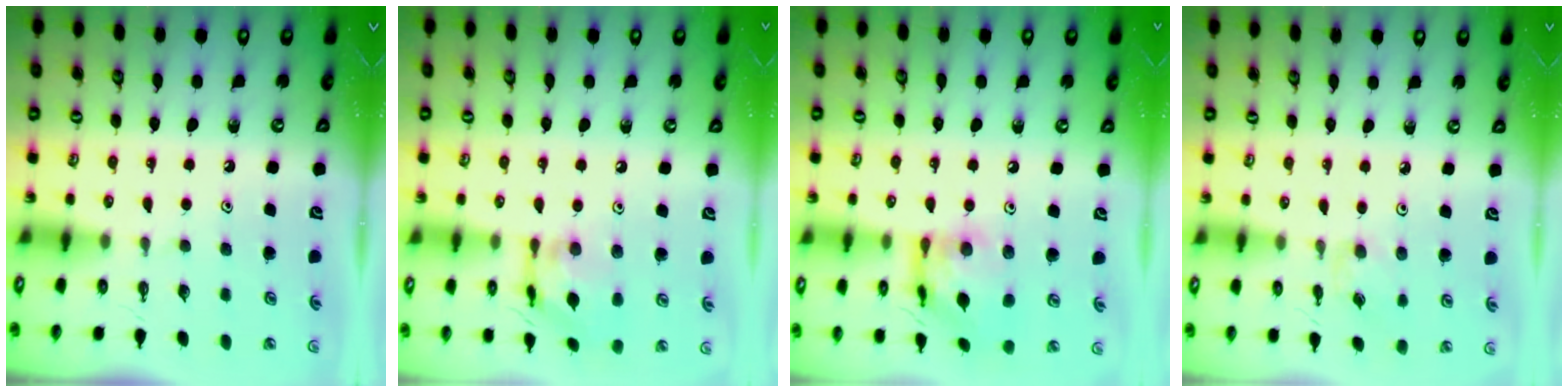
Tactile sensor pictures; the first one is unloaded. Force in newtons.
{"total": 13.1, "press": 13.0, "slide": 1.0}
{"total": 13.0, "press": 13.0, "slide": 1.2}
{"total": 3.2, "press": 3.2, "slide": 0.5}